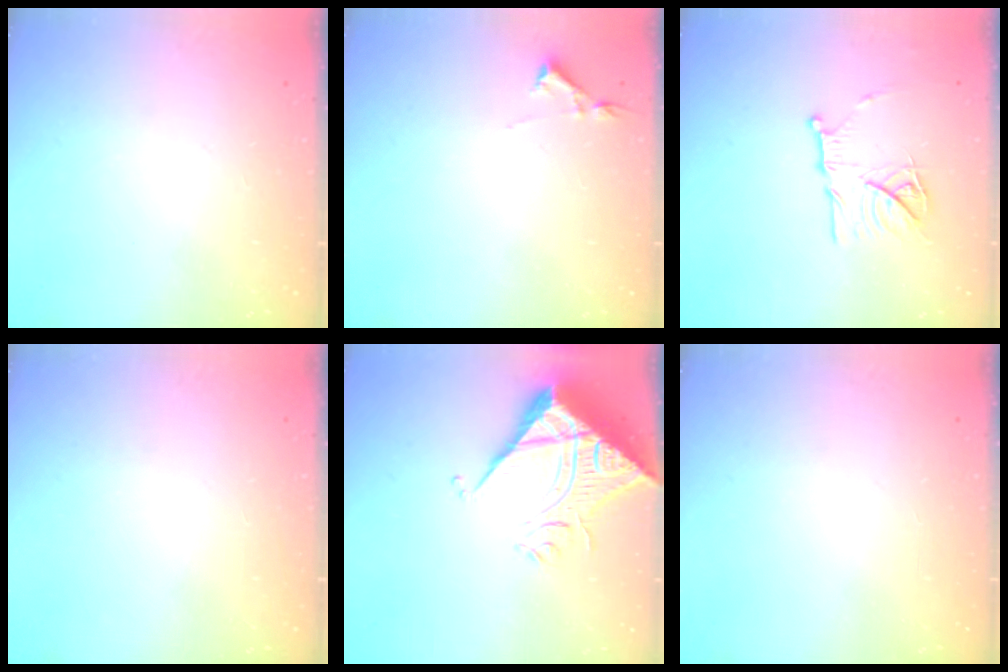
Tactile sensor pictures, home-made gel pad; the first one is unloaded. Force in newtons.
{"total": 2.9, "press": 2.9, "slide": 0.5}
{"total": 14.9, "press": 14.8, "slide": 1.4}
{"total": 0.0}
{"total": 12.1, "press": 12.0, "slide": 1.2}
{"total": 0.0}